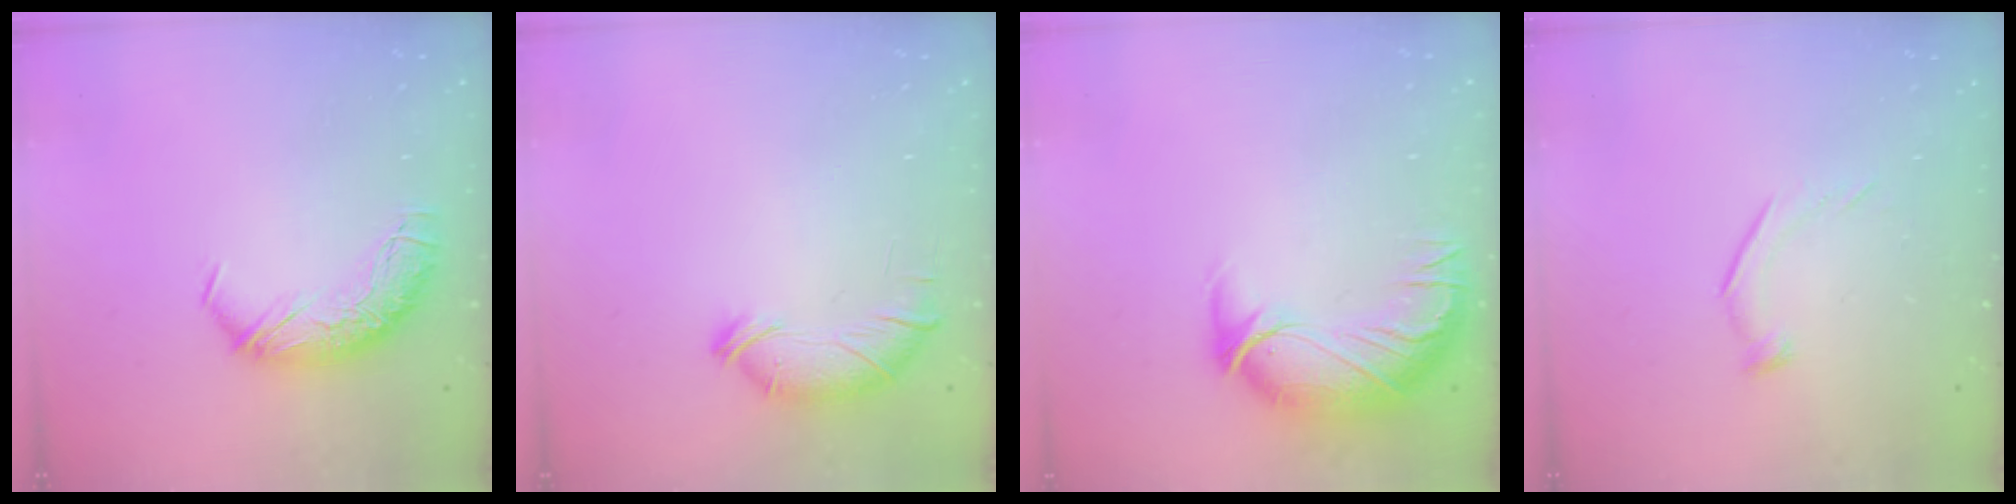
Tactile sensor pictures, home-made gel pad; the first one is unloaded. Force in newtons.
{"total": 5.6, "press": 5.5, "slide": 0.7}
{"total": 2.6, "press": 0.7, "slide": 2.5}
{"total": 5.9, "press": 5.7, "slide": 1.2}